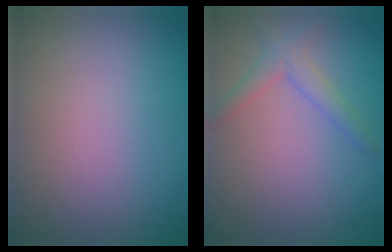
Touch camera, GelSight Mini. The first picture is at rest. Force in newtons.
{"total": 2.1, "press": 2.1, "slide": 0.1}